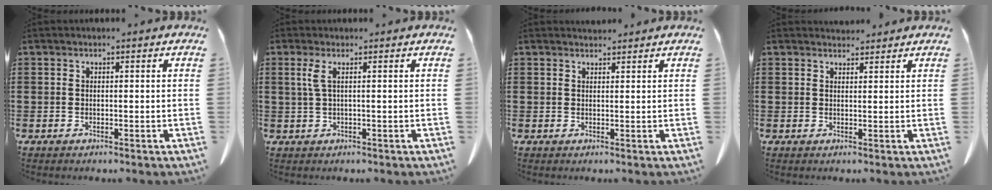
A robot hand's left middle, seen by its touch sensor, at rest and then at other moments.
{"total": 2.1, "force": [0.4, 0.1, 2.0], "torque": [-0.043, -0.002, 0.005]}
{"total": 1.3, "force": [1.3, 0.2, 0.1], "torque": [-0.004, 0.001, 0.024]}
{"total": 1.9, "force": [1.9, 0.5, 0.1], "torque": [0.002, -0.005, 0.034]}